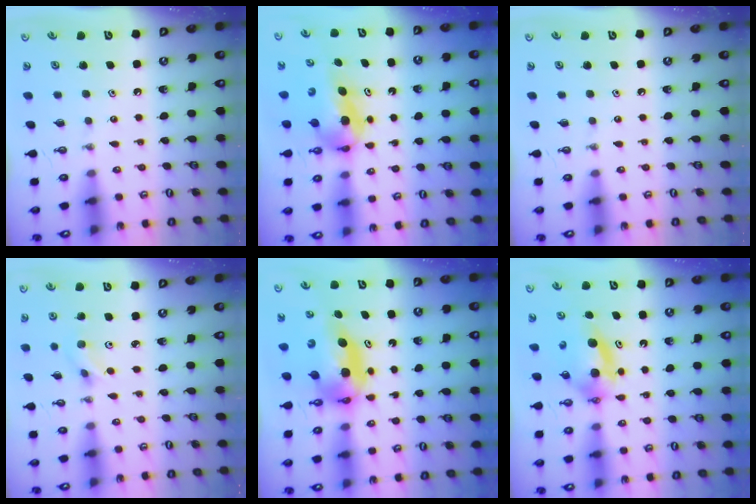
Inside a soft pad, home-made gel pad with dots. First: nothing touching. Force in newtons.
{"total": 7.1, "press": 5.0, "slide": 5.1}
{"total": 0.0}
{"total": 2.2, "press": 2.2, "slide": 0.1}
{"total": 6.7, "press": 6.6, "slide": 1.1}
{"total": 7.7, "press": 5.1, "slide": 5.8}